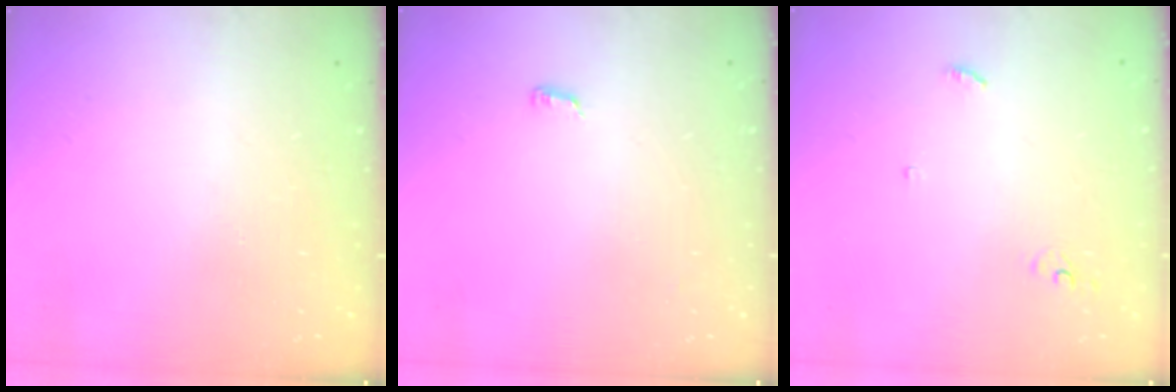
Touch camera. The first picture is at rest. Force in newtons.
{"total": 6.4, "press": 3.8, "slide": 5.1}
{"total": 2.9, "press": 2.9, "slide": 0.2}